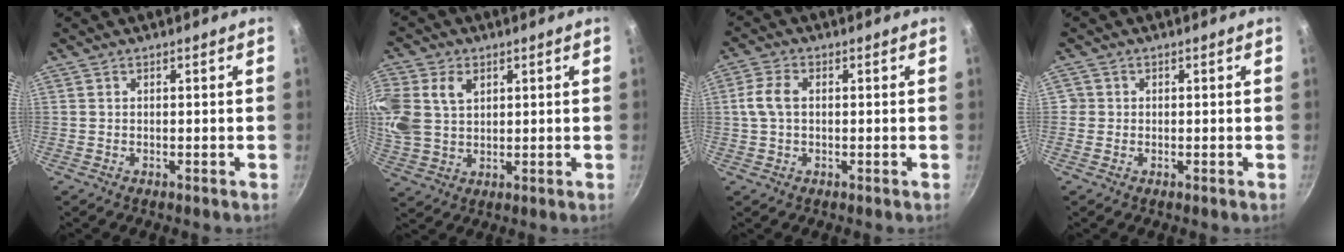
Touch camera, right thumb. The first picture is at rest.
{"total": 15.5, "force": [4.5, 11.2, 9.8], "torque": [-0.248, 0.015, 0.095]}
{"total": 4.8, "force": [0.4, 3.0, 3.7], "torque": [-0.086, 0.012, 0.004]}
{"total": 1.6, "force": [0.0, 1.6, 0.0], "torque": [0.009, 0.006, -0.004]}